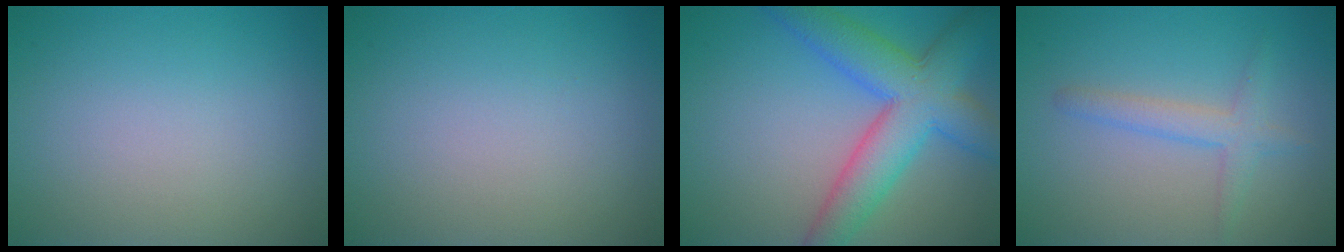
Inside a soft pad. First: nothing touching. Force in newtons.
{"total": 0.0}
{"total": 8.0, "press": 8.0, "slide": 0.4}
{"total": 2.4, "press": 2.4, "slide": 0.1}